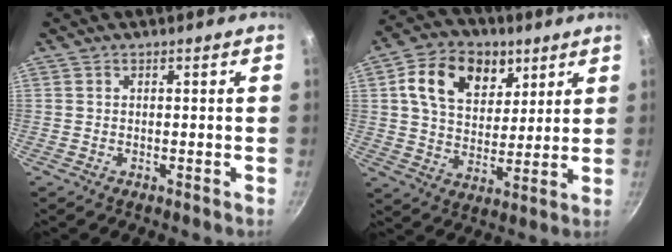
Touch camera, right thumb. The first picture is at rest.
{"total": 15.3, "force": [6.3, 10.9, 8.8], "torque": [-0.119, -0.016, 0.098]}